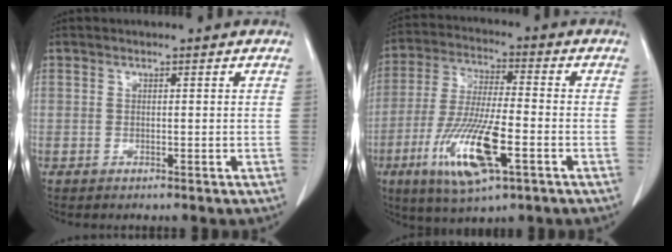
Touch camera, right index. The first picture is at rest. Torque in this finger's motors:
{"motor_torque": [1.53, -0.61, 0.43, 0.21]}